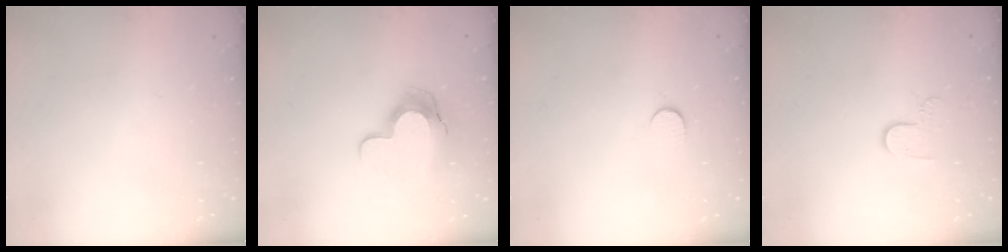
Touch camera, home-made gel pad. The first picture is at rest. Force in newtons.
{"total": 12.6, "press": 12.5, "slide": 1.1}
{"total": 5.3, "press": 5.2, "slide": 0.5}
{"total": 5.2, "press": 5.2, "slide": 0.5}